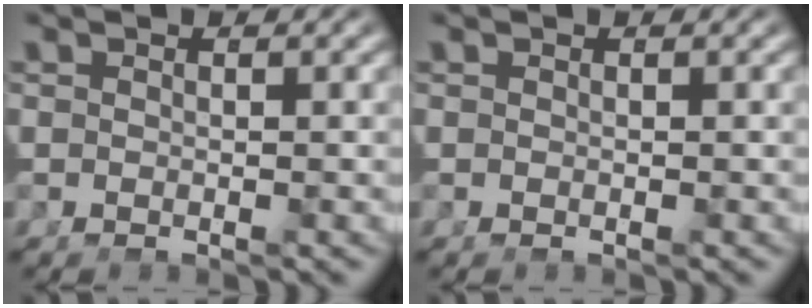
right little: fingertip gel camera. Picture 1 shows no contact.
{"total": 0.0}